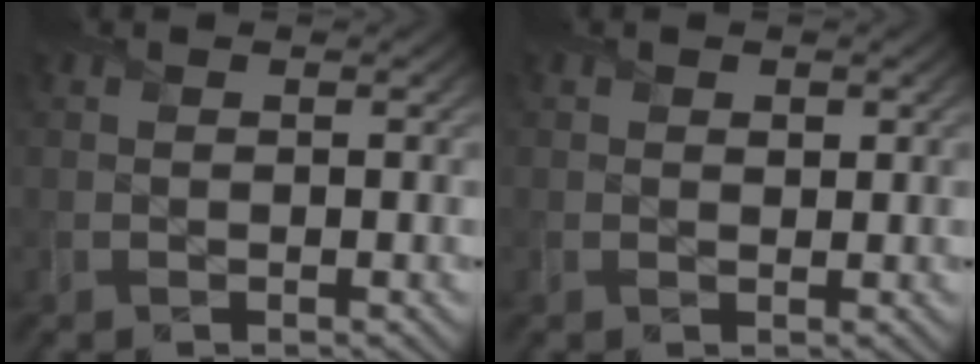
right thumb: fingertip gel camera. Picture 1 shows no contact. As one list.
[{"total": 0.9, "force": [0.4, 0.6, 0.4], "torque": [-0.004, -0.007, 0.008]}]